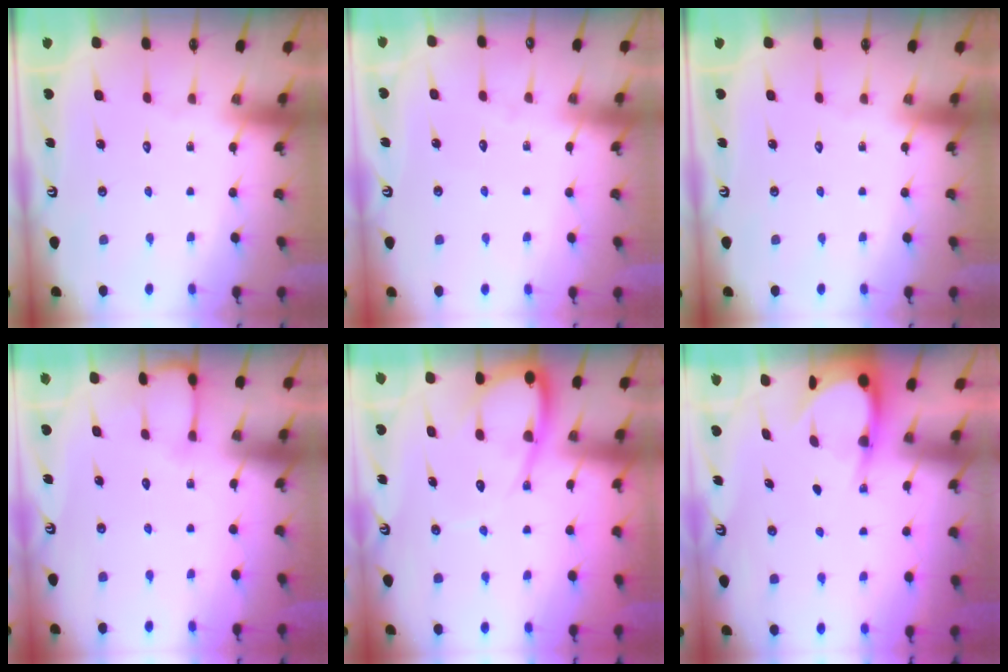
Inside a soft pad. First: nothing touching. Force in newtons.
{"total": 3.8, "press": 3.8, "slide": 0.4}
{"total": 0.0}
{"total": 5.1, "press": 5.1, "slide": 0.3}
{"total": 8.5, "press": 8.5, "slide": 0.9}
{"total": 4.6, "press": 4.5, "slide": 0.4}